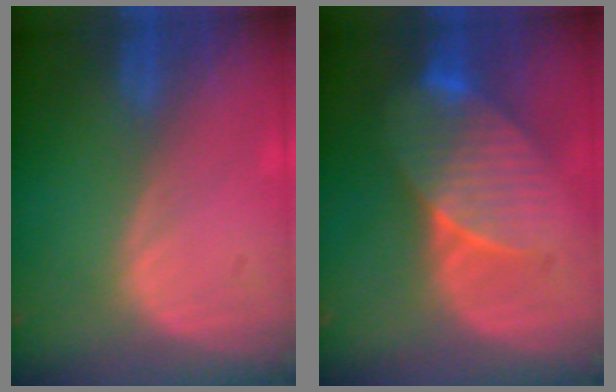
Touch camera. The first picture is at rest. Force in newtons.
{"total": 8.2, "press": 7.9, "slide": 2.2}